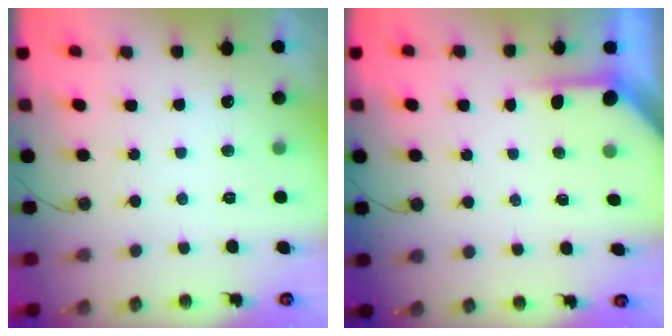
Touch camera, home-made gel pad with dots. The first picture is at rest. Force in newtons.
{"total": 3.8, "press": 3.8, "slide": 0.2}